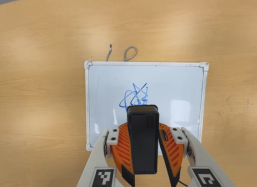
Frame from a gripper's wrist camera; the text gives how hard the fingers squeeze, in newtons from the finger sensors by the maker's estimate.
{"total": 9.7, "left": 9.2, "right": 10.3}